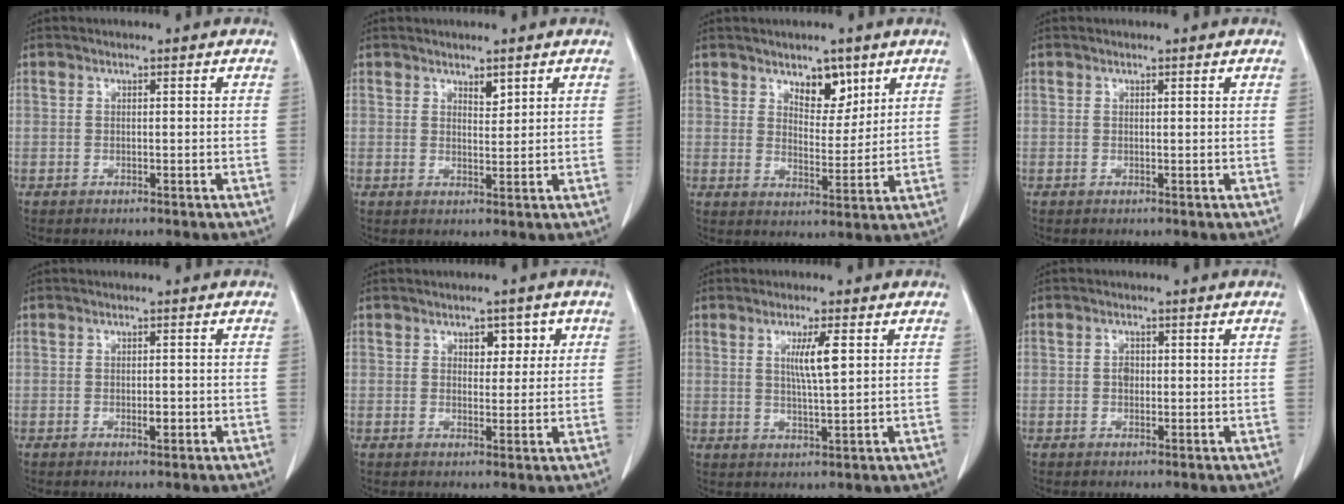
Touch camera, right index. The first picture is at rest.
{"total": 1.8, "force": [1.3, 0.7, 1.0], "torque": [-0.017, -0.006, 0.023]}
{"total": 5.8, "force": [3.7, 2.9, 3.5], "torque": [-0.046, -0.006, 0.060]}
{"total": 0.0}
{"total": 1.5, "force": [-0.4, 0.6, 1.4], "torque": [-0.024, -0.001, -0.003]}
{"total": 3.9, "force": [1.6, 2.3, 2.7], "torque": [-0.027, 0.007, 0.021]}
{"total": 5.1, "force": [1.5, 0.2, 4.8], "torque": [-0.088, -0.005, 0.027]}
{"total": 1.8, "force": [0.4, 1.0, 1.4], "torque": [-0.025, 0.001, 0.007]}